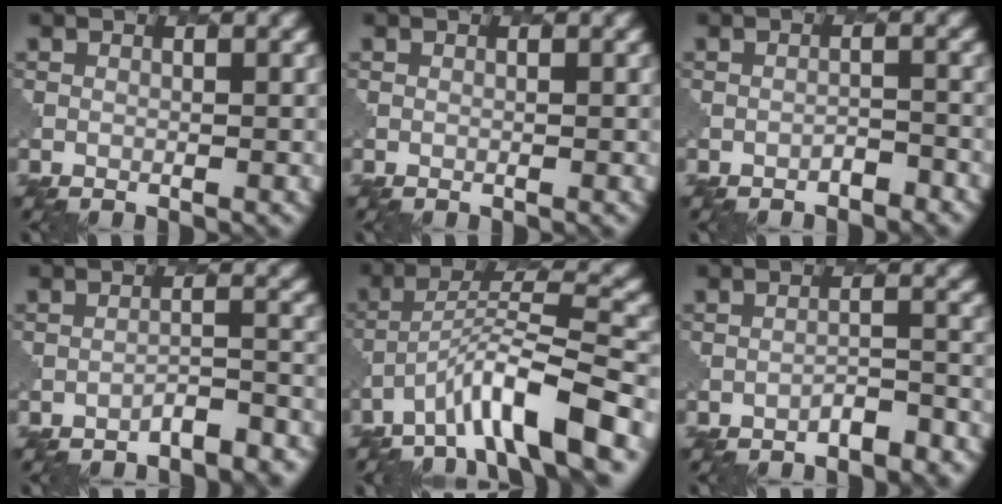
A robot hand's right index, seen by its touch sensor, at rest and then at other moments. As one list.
[{"total": 0.0}, {"total": 0.9, "force": [-0.9, 0.3, 0.0], "torque": [0.001, 0.002, -0.014]}, {"total": 3.5, "force": [-3.1, 0.7, 1.4], "torque": [-0.021, 0.004, -0.042]}, {"total": 7.6, "force": [-5.0, 1.1, 5.7], "torque": [-0.097, 0.013, -0.090]}, {"total": 2.3, "force": [-2.0, 0.6, 0.9], "torque": [-0.012, 0.006, -0.031]}]